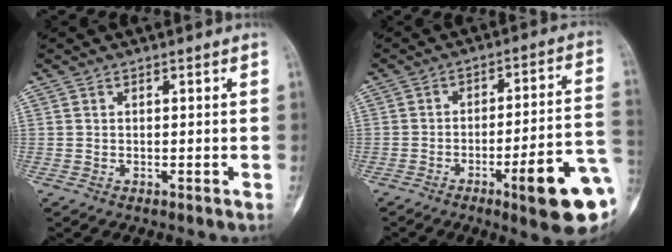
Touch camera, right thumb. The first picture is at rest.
{"total": 16.4, "force": [-6.2, 2.8, 14.9], "torque": [-0.168, 0.030, -0.078]}